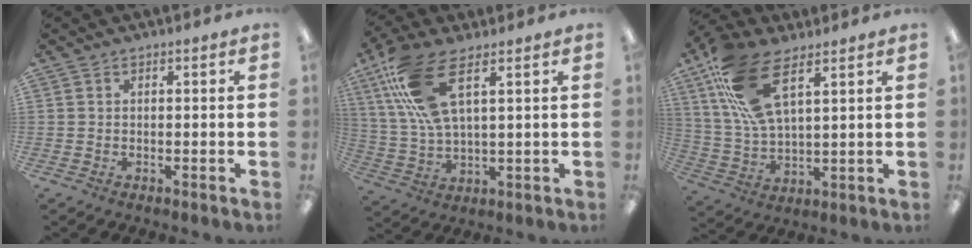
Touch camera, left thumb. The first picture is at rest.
{"total": 13.7, "force": [7.2, 4.9, 10.5], "torque": [-0.233, -0.022, 0.133]}
{"total": 16.3, "force": [9.0, 6.9, 11.7], "torque": [-0.251, -0.021, 0.165]}